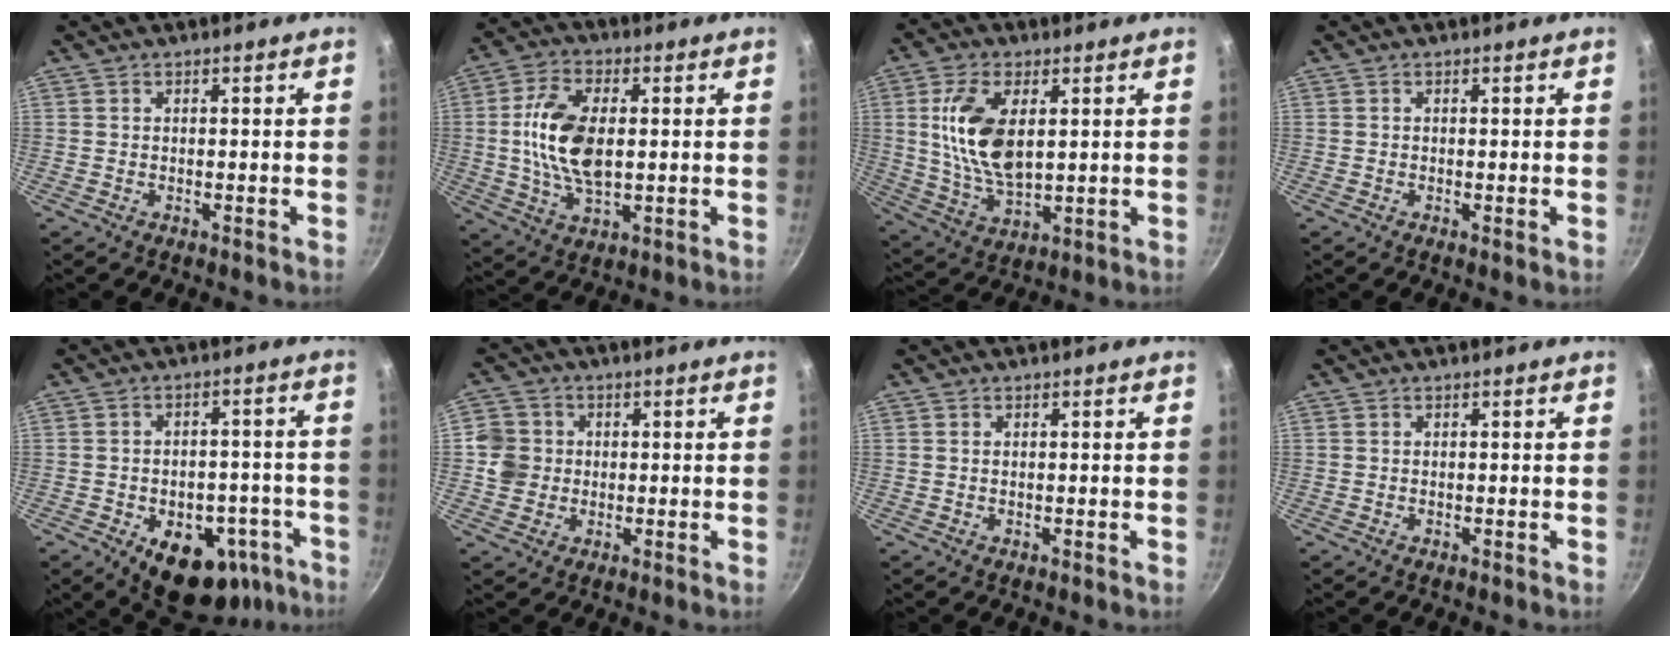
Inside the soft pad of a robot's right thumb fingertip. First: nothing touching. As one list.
[{"total": 13.4, "force": [0.8, 7.1, 11.4], "torque": [-0.221, 0.002, 0.017]}, {"total": 13.7, "force": [2.8, 7.0, 11.5], "torque": [-0.222, -0.015, 0.062]}, {"total": 0.6, "force": [-0.1, 0.1, 0.6], "torque": [-0.014, -0.004, -0.003]}, {"total": 16.0, "force": [-8.1, 9.4, 10.1], "torque": [-0.113, 0.041, -0.101]}, {"total": 6.1, "force": [-0.1, 5.8, 1.8], "torque": [-0.015, 0.009, -0.004]}, {"total": 0.0}, {"total": 0.0}]